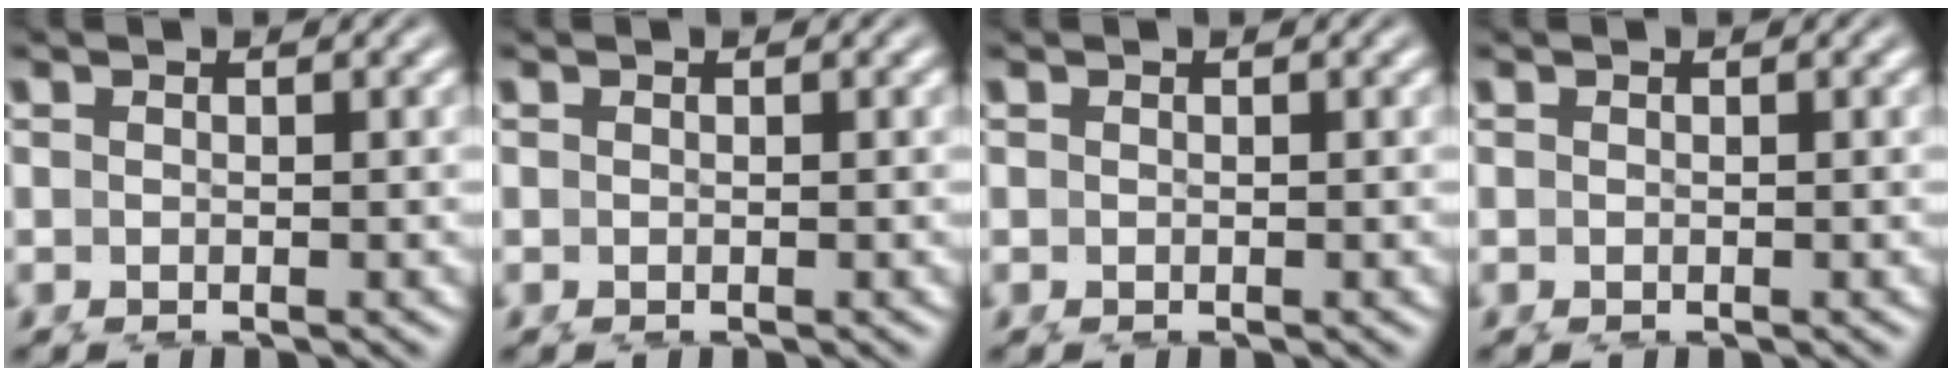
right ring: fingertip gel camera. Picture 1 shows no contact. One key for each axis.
{"total": 0.0}
{"total": 0.0}
{"total": 0.0}